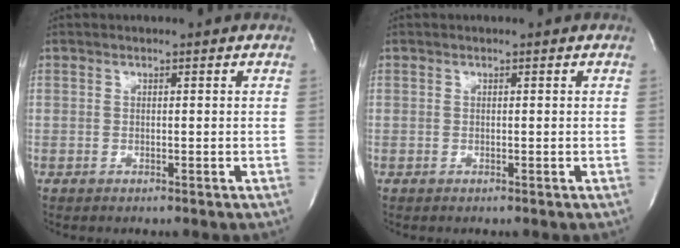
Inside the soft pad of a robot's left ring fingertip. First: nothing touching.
{"total": 0.0}